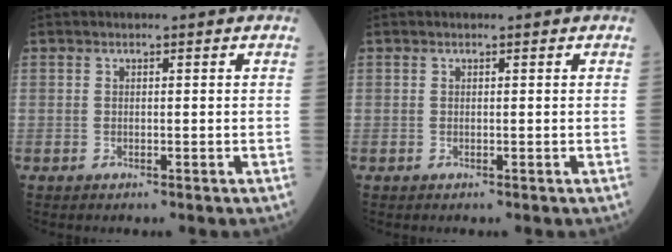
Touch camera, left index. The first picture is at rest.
{"total": 0.0}